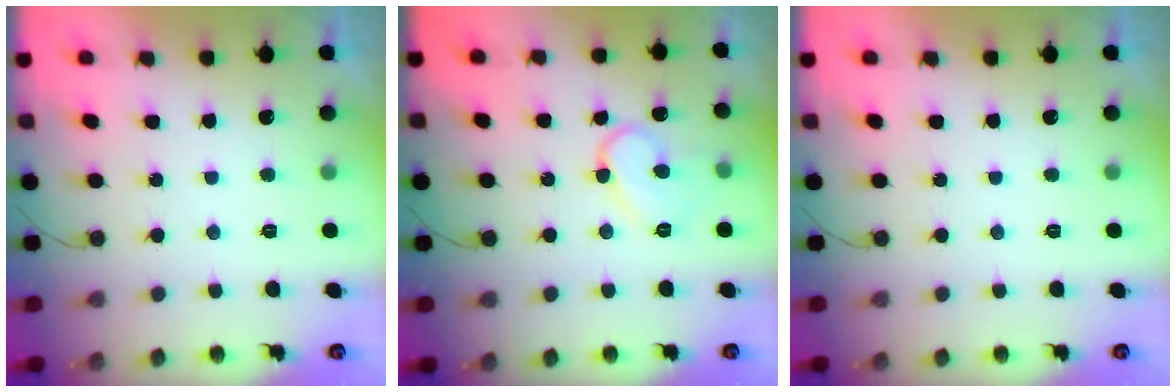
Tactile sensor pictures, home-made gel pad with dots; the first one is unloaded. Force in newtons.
{"total": 9.5, "press": 9.4, "slide": 0.7}
{"total": 0.0}